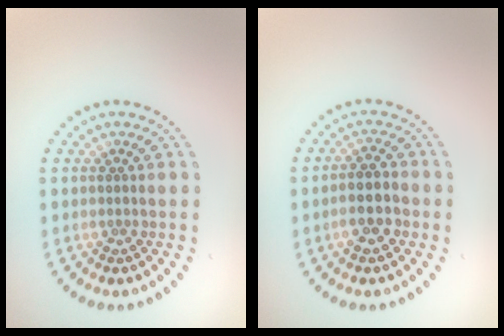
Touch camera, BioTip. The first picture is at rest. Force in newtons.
{"total": 3.0, "press": 2.8, "slide": 0.8}